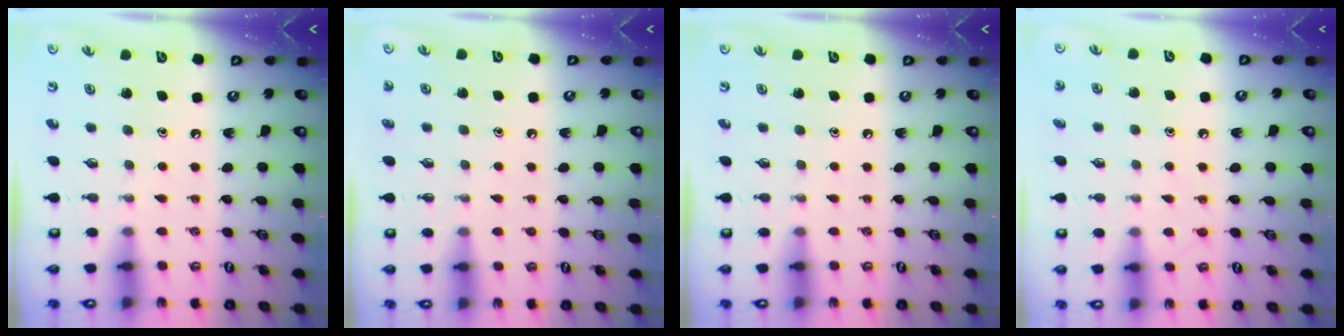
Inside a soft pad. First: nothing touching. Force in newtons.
{"total": 0.7, "press": 0.7, "slide": 0.0}
{"total": 0.0}
{"total": 8.2, "press": 8.1, "slide": 0.9}